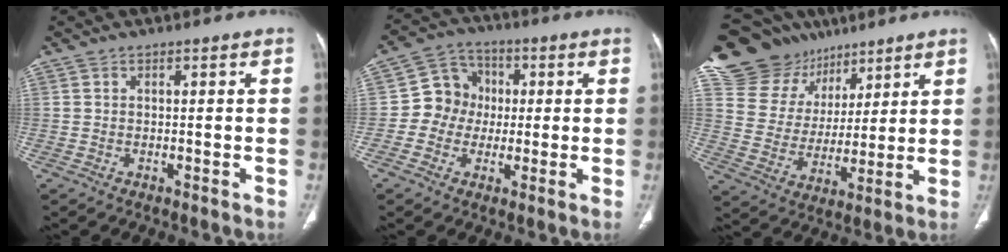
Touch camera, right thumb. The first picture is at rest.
{"total": 8.6, "force": [-0.2, 8.0, 3.2], "torque": [-0.012, 0.020, -0.016]}
{"total": 18.8, "force": [12.4, 13.2, 5.0], "torque": [-0.054, -0.021, 0.228]}